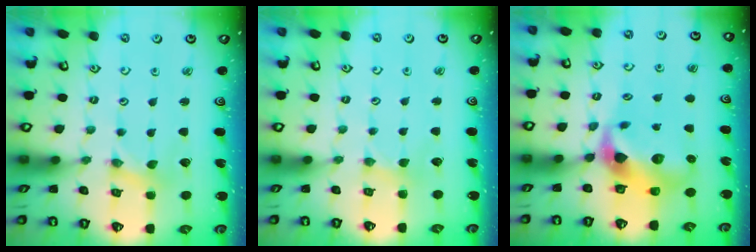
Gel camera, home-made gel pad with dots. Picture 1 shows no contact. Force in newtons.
{"total": 1.6, "press": 1.6, "slide": 0.4}
{"total": 10.7, "press": 10.6, "slide": 2.0}